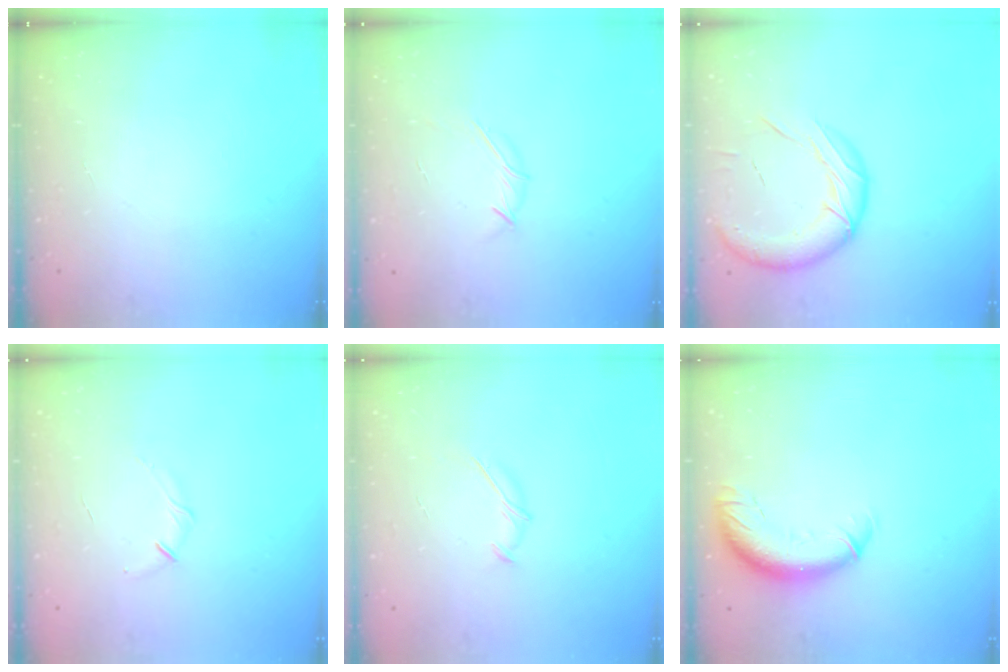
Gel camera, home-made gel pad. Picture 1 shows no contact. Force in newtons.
{"total": 3.9, "press": 3.8, "slide": 0.8}
{"total": 15.9, "press": 15.7, "slide": 1.9}
{"total": 3.7, "press": 3.6, "slide": 1.1}
{"total": 5.4, "press": 5.4, "slide": 1.0}
{"total": 12.0, "press": 11.7, "slide": 3.0}